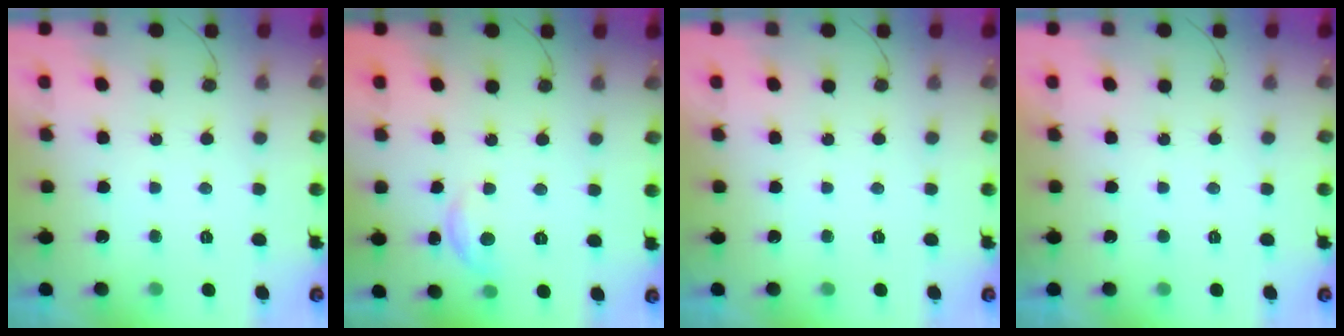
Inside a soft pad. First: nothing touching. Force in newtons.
{"total": 6.5, "press": 6.4, "slide": 0.5}
{"total": 0.0}
{"total": 0.0}